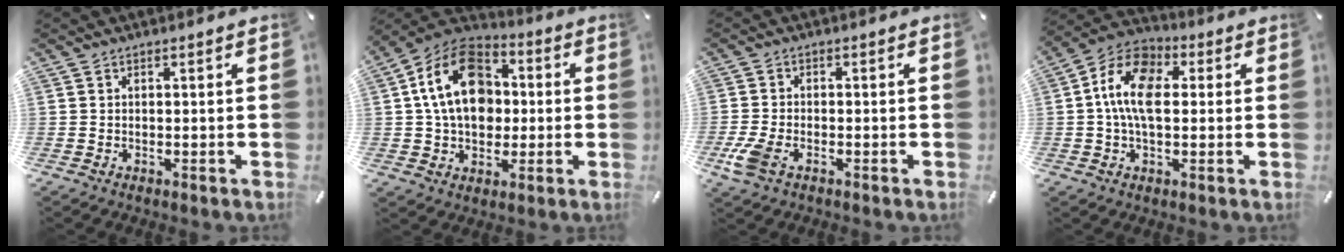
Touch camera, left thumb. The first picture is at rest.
{"total": 17.9, "force": [1.3, 13.9, 11.3], "torque": [-0.221, 0.013, 0.021]}
{"total": 5.1, "force": [-2.5, 2.5, 3.6], "torque": [-0.102, -0.009, -0.051]}
{"total": 12.8, "force": [1.1, 8.2, 9.7], "torque": [-0.195, 0.008, 0.018]}